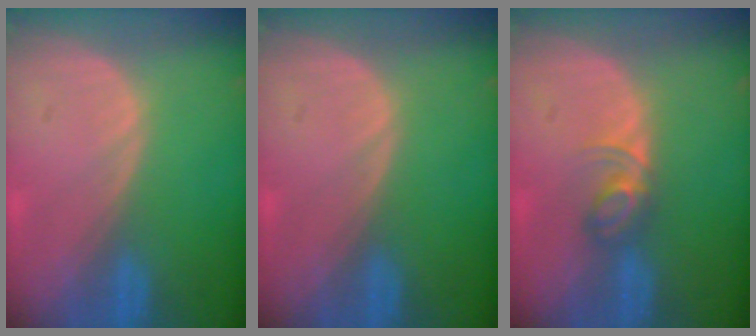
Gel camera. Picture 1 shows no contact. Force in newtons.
{"total": 0.0}
{"total": 3.5, "press": 3.5, "slide": 0.4}